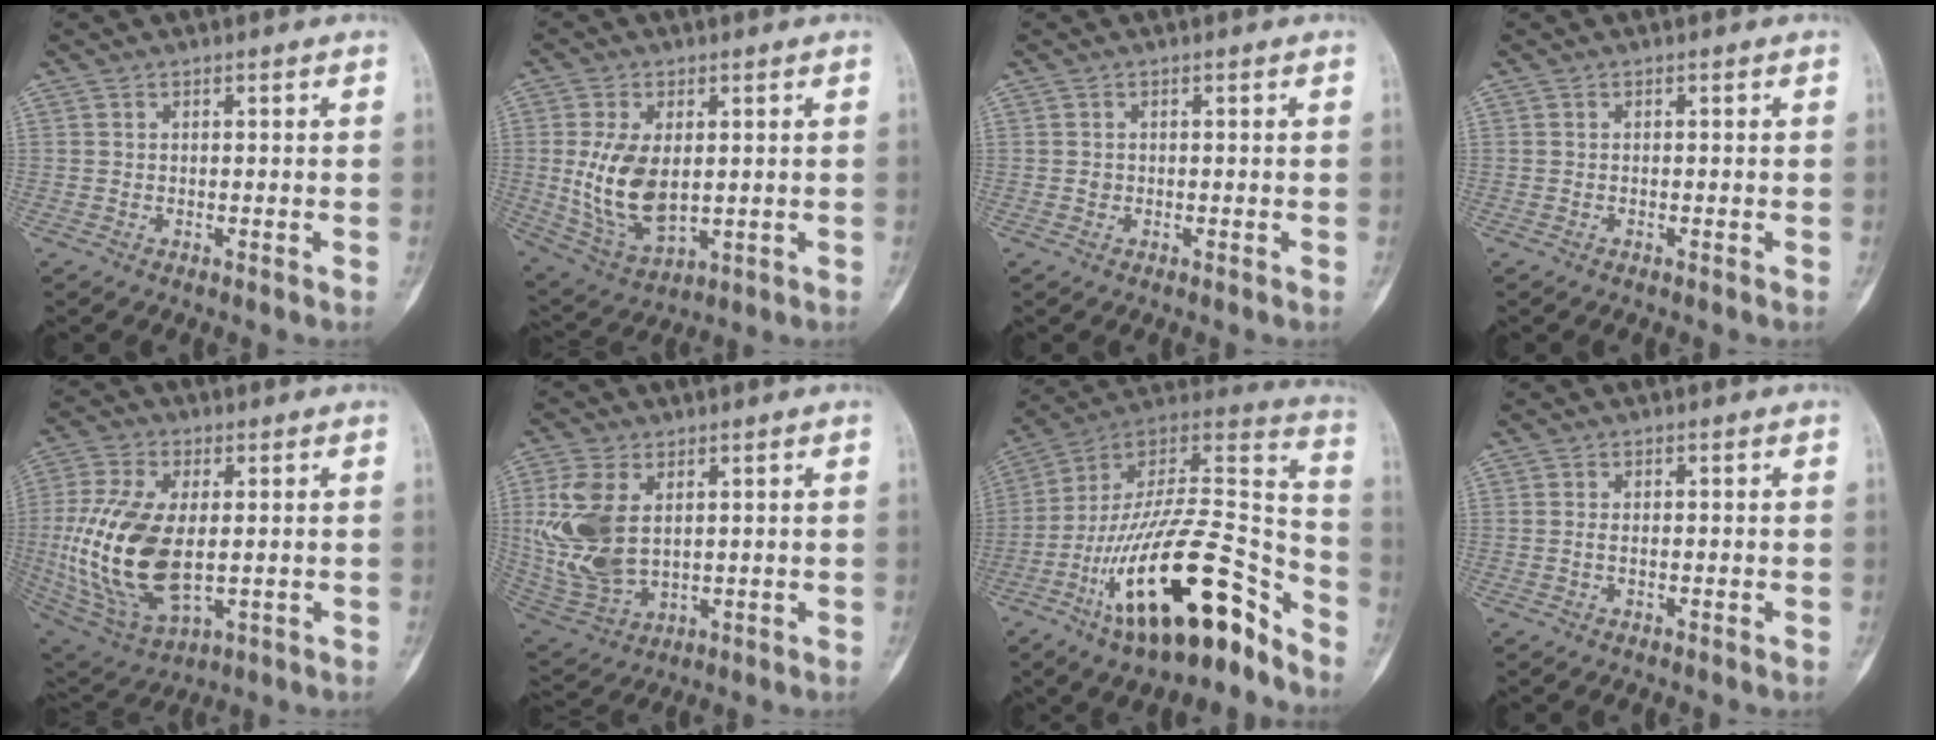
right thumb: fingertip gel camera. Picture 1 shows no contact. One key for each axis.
{"total": 12.5, "fx": 0.8, "fy": 7.3, "fz": 10.1, "tx": -0.187, "ty": -0.012, "tz": 0.033}
{"total": 0.7, "fx": -0.1, "fy": 0.6, "fz": 0.2, "tx": -0.001, "ty": 0.003, "tz": -0.001}
{"total": 0.0}
{"total": 20.1, "fx": -0.5, "fy": 10.8, "fz": 17.0, "tx": -0.362, "ty": -0.012, "tz": 0.007}
{"total": 14.2, "fx": 2.6, "fy": 8.9, "fz": 10.8, "tx": -0.226, "ty": -0.012, "tz": 0.066}
{"total": 28.0, "fx": -15.6, "fy": 9.6, "fz": 21.2, "tx": -0.321, "ty": 0.096, "tz": -0.260}
{"total": 1.1, "fx": -0.2, "fy": 0.6, "fz": 0.9, "tx": -0.024, "ty": 0.005, "tz": -0.003}